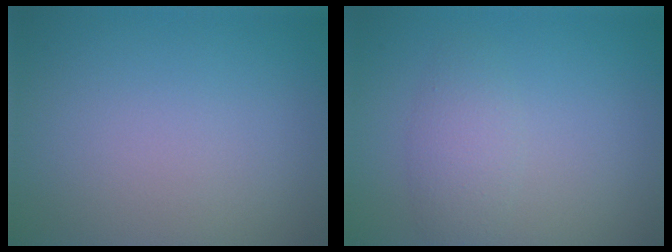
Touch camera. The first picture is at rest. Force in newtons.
{"total": 2.4, "press": 2.4, "slide": 0.0}